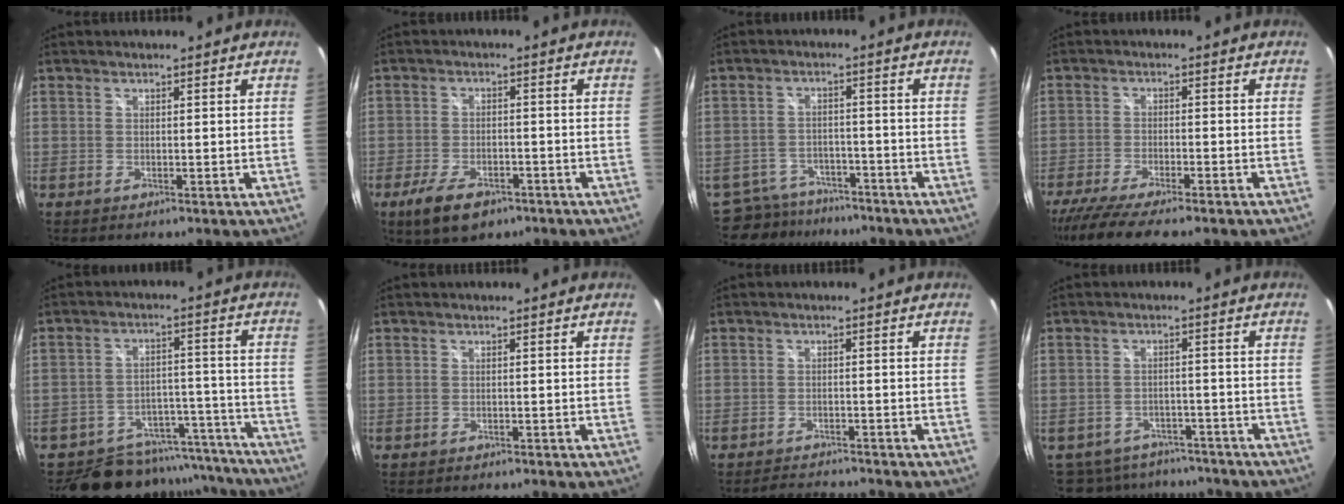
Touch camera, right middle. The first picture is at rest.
{"total": 8.4, "force": [-5.4, 4.0, 5.0], "torque": [-0.118, -0.012, -0.087]}
{"total": 9.9, "force": [-8.6, 4.6, 2.0], "torque": [-0.060, 0.005, -0.126]}
{"total": 12.3, "force": [-10.0, 2.1, 6.8], "torque": [-0.149, -0.042, -0.165]}
{"total": 16.0, "force": [-13.8, 7.4, 3.0], "torque": [-0.059, 0.050, -0.174]}
{"total": 1.1, "force": [-1.0, 0.3, 0.2], "torque": [-0.008, -0.002, -0.014]}
{"total": 3.8, "force": [-3.8, 0.5, 0.3], "torque": [-0.019, 0.006, -0.061]}
{"total": 13.0, "force": [-10.9, 6.3, 3.3], "torque": [-0.089, 0.009, -0.148]}